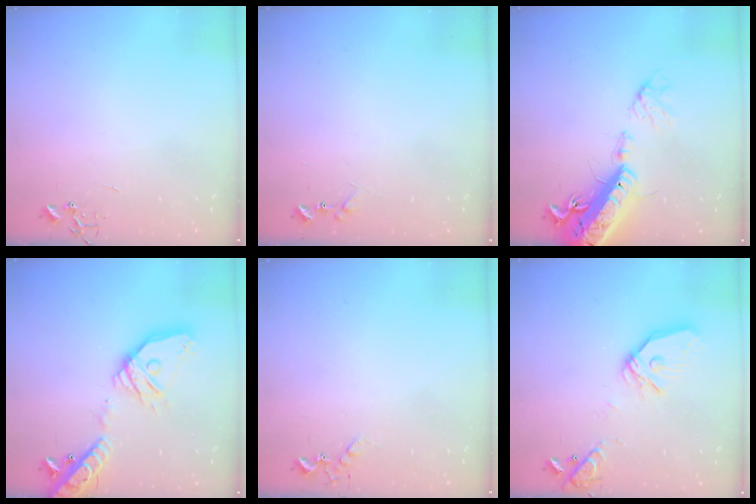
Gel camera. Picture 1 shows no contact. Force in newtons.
{"total": 7.1, "press": 7.0, "slide": 0.5}
{"total": 20.3, "press": 19.8, "slide": 4.4}
{"total": 21.9, "press": 21.6, "slide": 3.8}
{"total": 5.2, "press": 5.1, "slide": 0.9}
{"total": 15.8, "press": 15.6, "slide": 2.1}